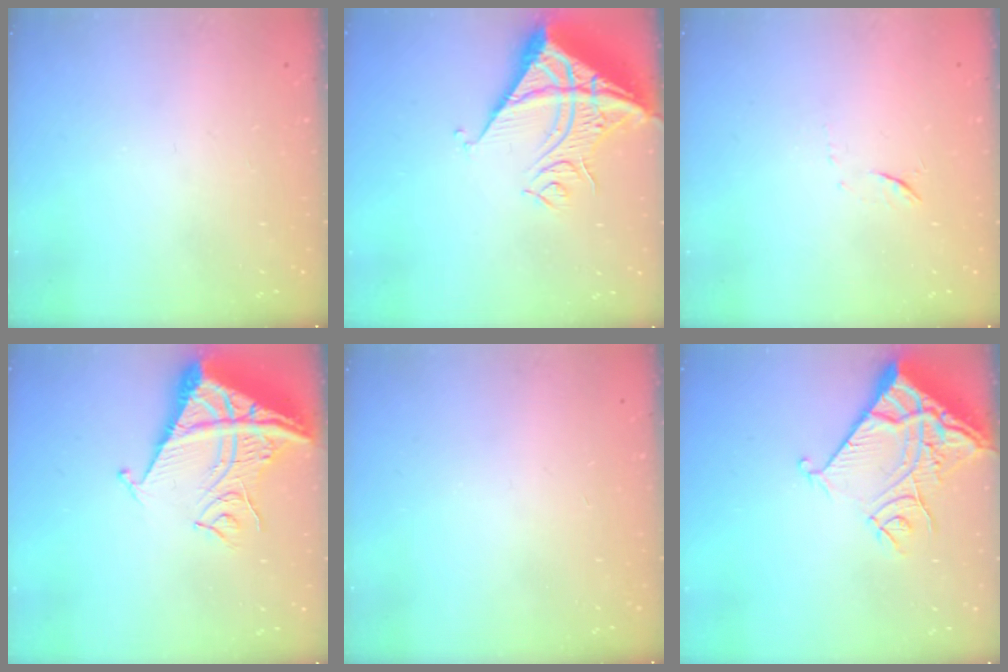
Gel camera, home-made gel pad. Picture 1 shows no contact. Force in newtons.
{"total": 14.2, "press": 14.1, "slide": 1.9}
{"total": 5.0, "press": 4.8, "slide": 1.4}
{"total": 11.9, "press": 11.8, "slide": 1.2}
{"total": 0.0}
{"total": 13.1, "press": 13.0, "slide": 1.7}